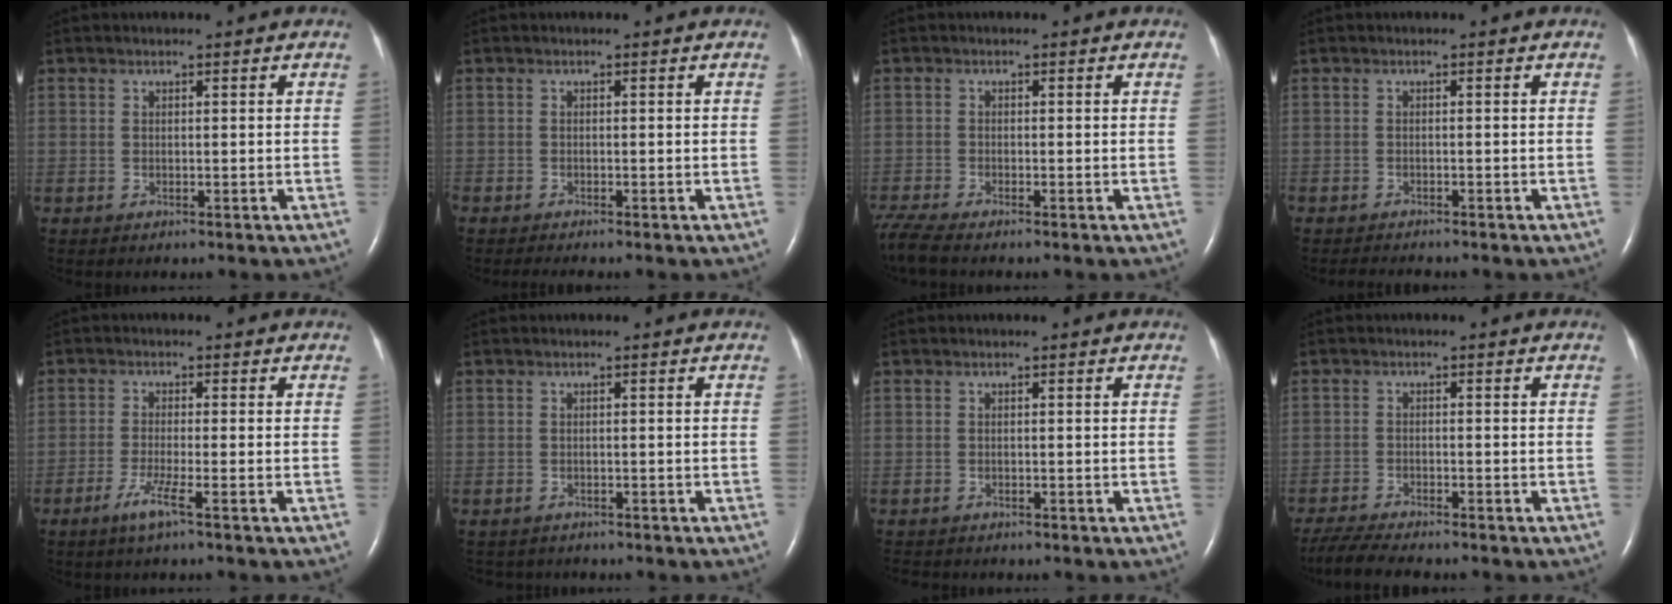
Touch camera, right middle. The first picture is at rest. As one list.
[{"total": 1.7, "force": [-1.5, -0.2, 0.8], "torque": [-0.017, -0.004, -0.025]}, {"total": 3.6, "force": [-3.2, -0.2, 1.6], "torque": [-0.045, -0.016, -0.068]}, {"total": 2.6, "force": [-2.5, 0.3, 0.8], "torque": [-0.015, -0.009, -0.036]}, {"total": 3.4, "force": [-2.0, -0.6, 2.7], "torque": [-0.062, -0.010, -0.043]}, {"total": 2.4, "force": [-2.2, 0.9, 0.1], "torque": [-0.002, -0.004, -0.029]}, {"total": 2.0, "force": [-1.8, 0.7, 0.5], "torque": [-0.009, -0.005, -0.025]}, {"total": 6.7, "force": [-6.1, 0.2, 2.9], "torque": [-0.055, -0.022, -0.104]}]